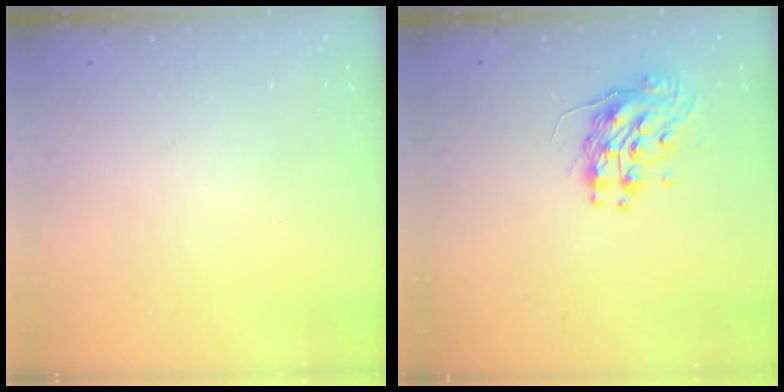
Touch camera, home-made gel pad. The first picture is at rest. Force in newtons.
{"total": 9.8, "press": 9.8, "slide": 0.7}